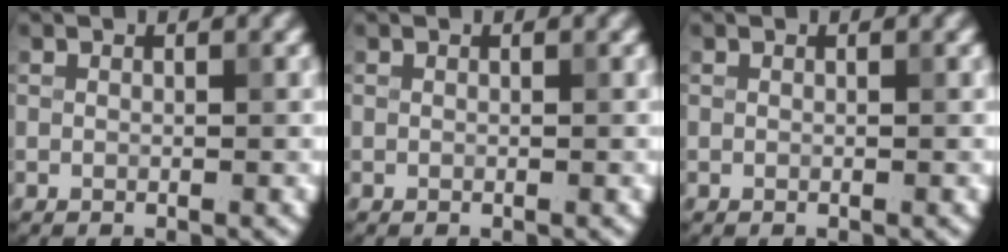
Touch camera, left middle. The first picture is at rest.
{"total": 0.0}
{"total": 0.0}